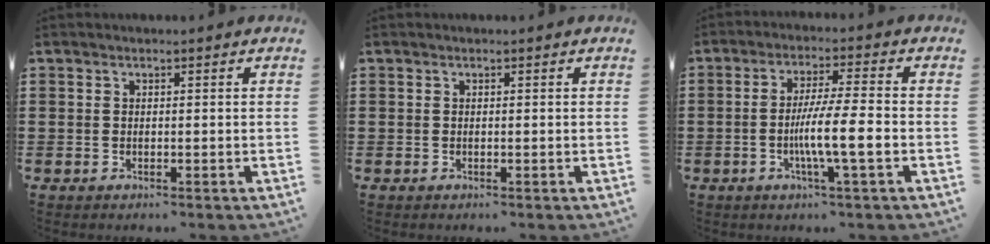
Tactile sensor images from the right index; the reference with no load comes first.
{"total": 0.0}
{"total": 7.9, "force": [-2.1, 0.5, 7.6], "torque": [-0.134, -0.006, -0.039]}